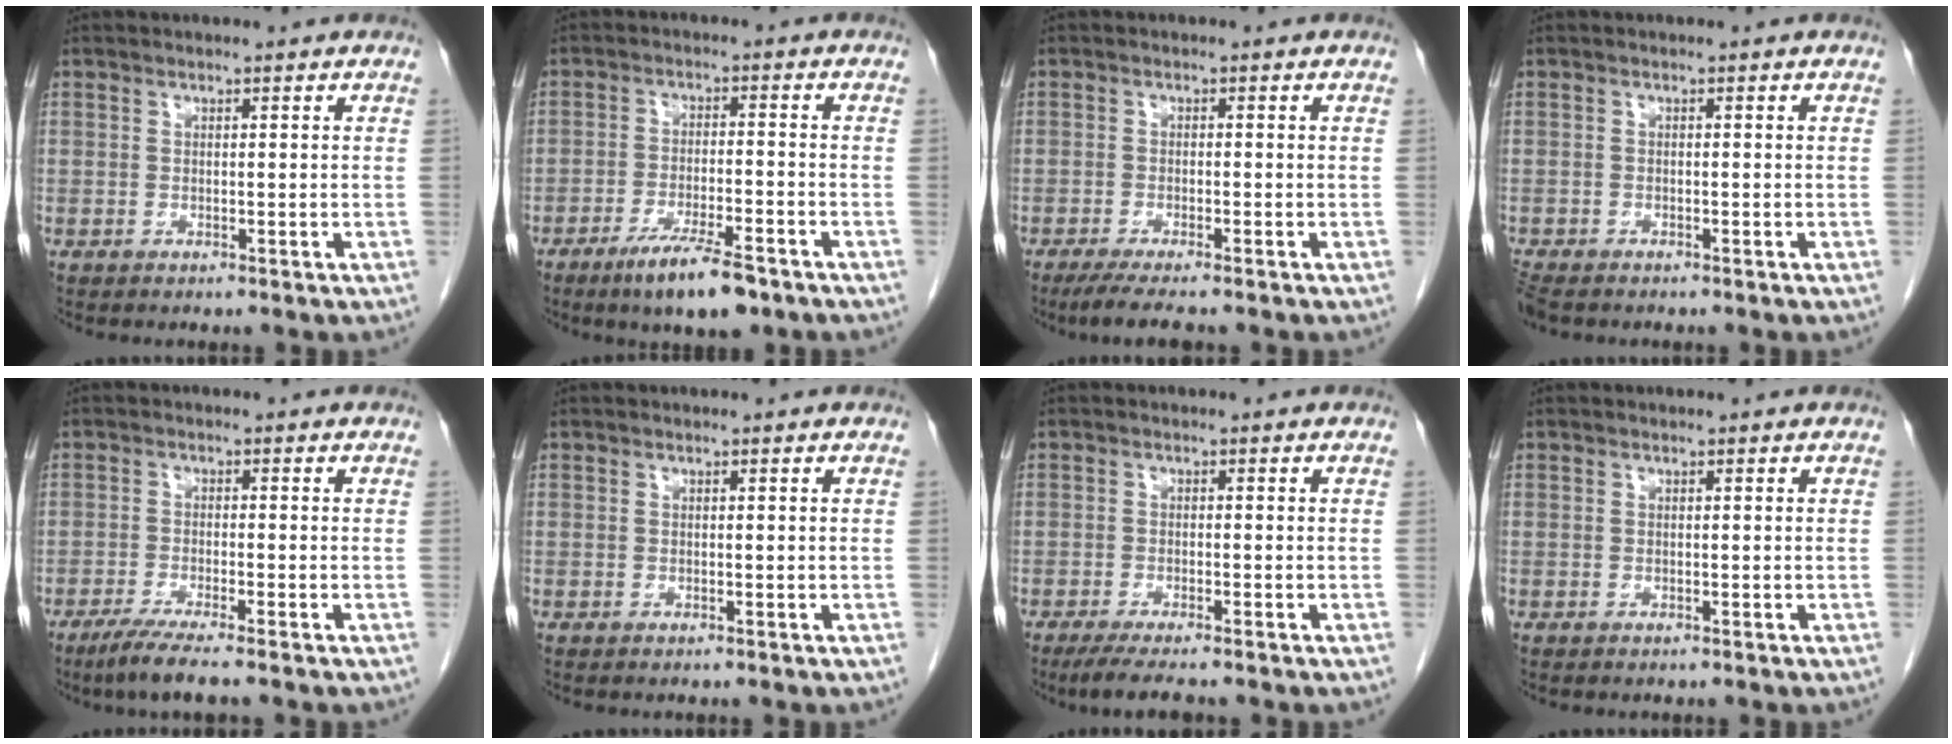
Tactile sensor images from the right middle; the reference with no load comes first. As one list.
[{"total": 8.5, "force": [-5.7, 1.3, 6.1], "torque": [-0.107, -0.013, -0.093]}, {"total": 5.3, "force": [-4.2, 0.2, 3.2], "torque": [-0.051, -0.012, -0.067]}, {"total": 3.0, "force": [-2.5, 1.1, 1.2], "torque": [-0.031, -0.009, -0.045]}, {"total": 5.5, "force": [-4.1, -0.3, 3.6], "torque": [-0.066, -0.015, -0.074]}, {"total": 0.0}, {"total": 5.6, "force": [-4.5, 0.4, 3.3], "torque": [-0.051, -0.013, -0.070]}, {"total": 0.0}]